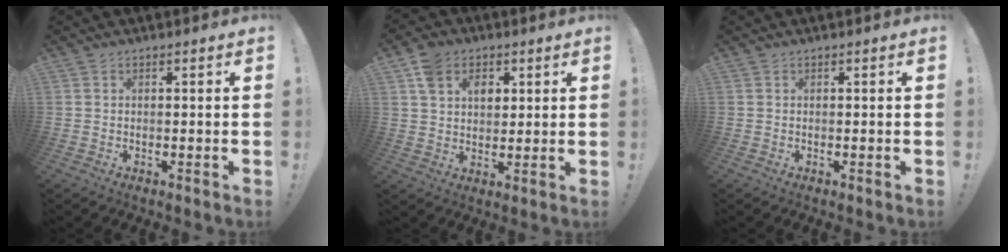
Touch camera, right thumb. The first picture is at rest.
{"total": 9.0, "force": [4.3, 6.6, 4.4], "torque": [-0.076, -0.007, 0.084]}
{"total": 0.0}